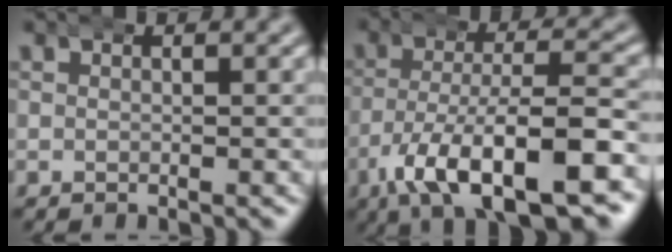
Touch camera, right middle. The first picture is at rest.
{"total": 11.1, "force": [-5.1, 5.3, 8.4], "torque": [-0.154, -0.034, -0.060]}